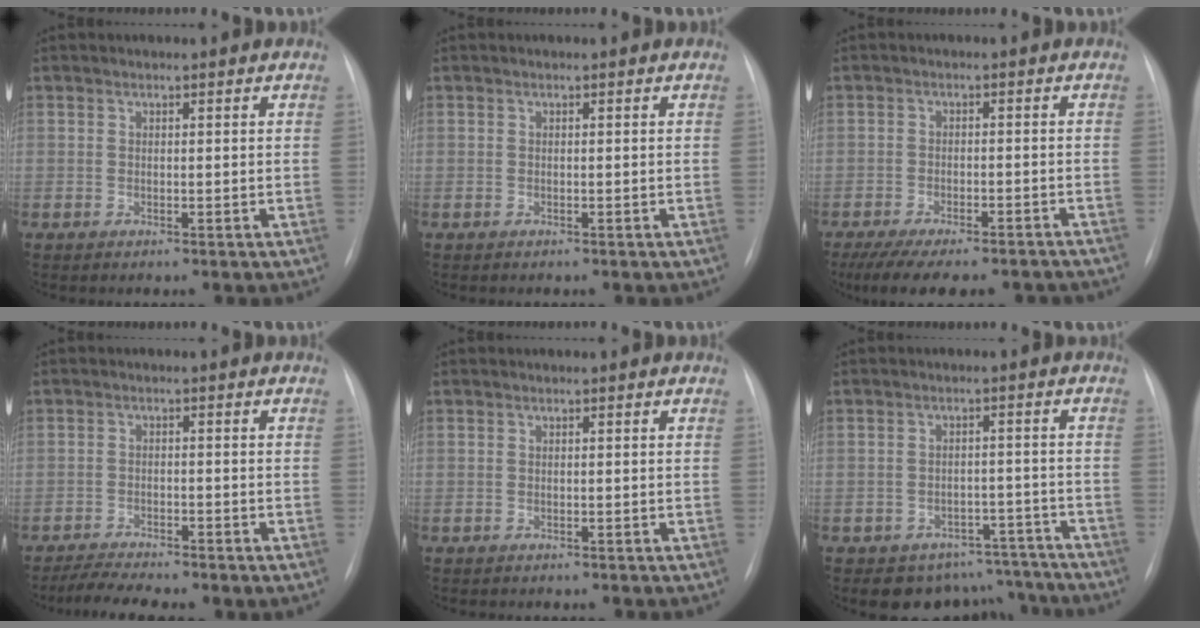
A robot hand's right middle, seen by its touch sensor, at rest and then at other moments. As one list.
[{"total": 0.0}, {"total": 16.1, "force": [-13.6, 4.6, 7.3], "torque": [-0.134, -0.007, -0.179]}, {"total": 4.4, "force": [-3.9, 0.5, 2.0], "torque": [-0.040, -0.008, -0.064]}, {"total": 0.0}, {"total": 9.1, "force": [-7.6, 4.9, 0.0], "torque": [0.025, 0.041, -0.088]}]